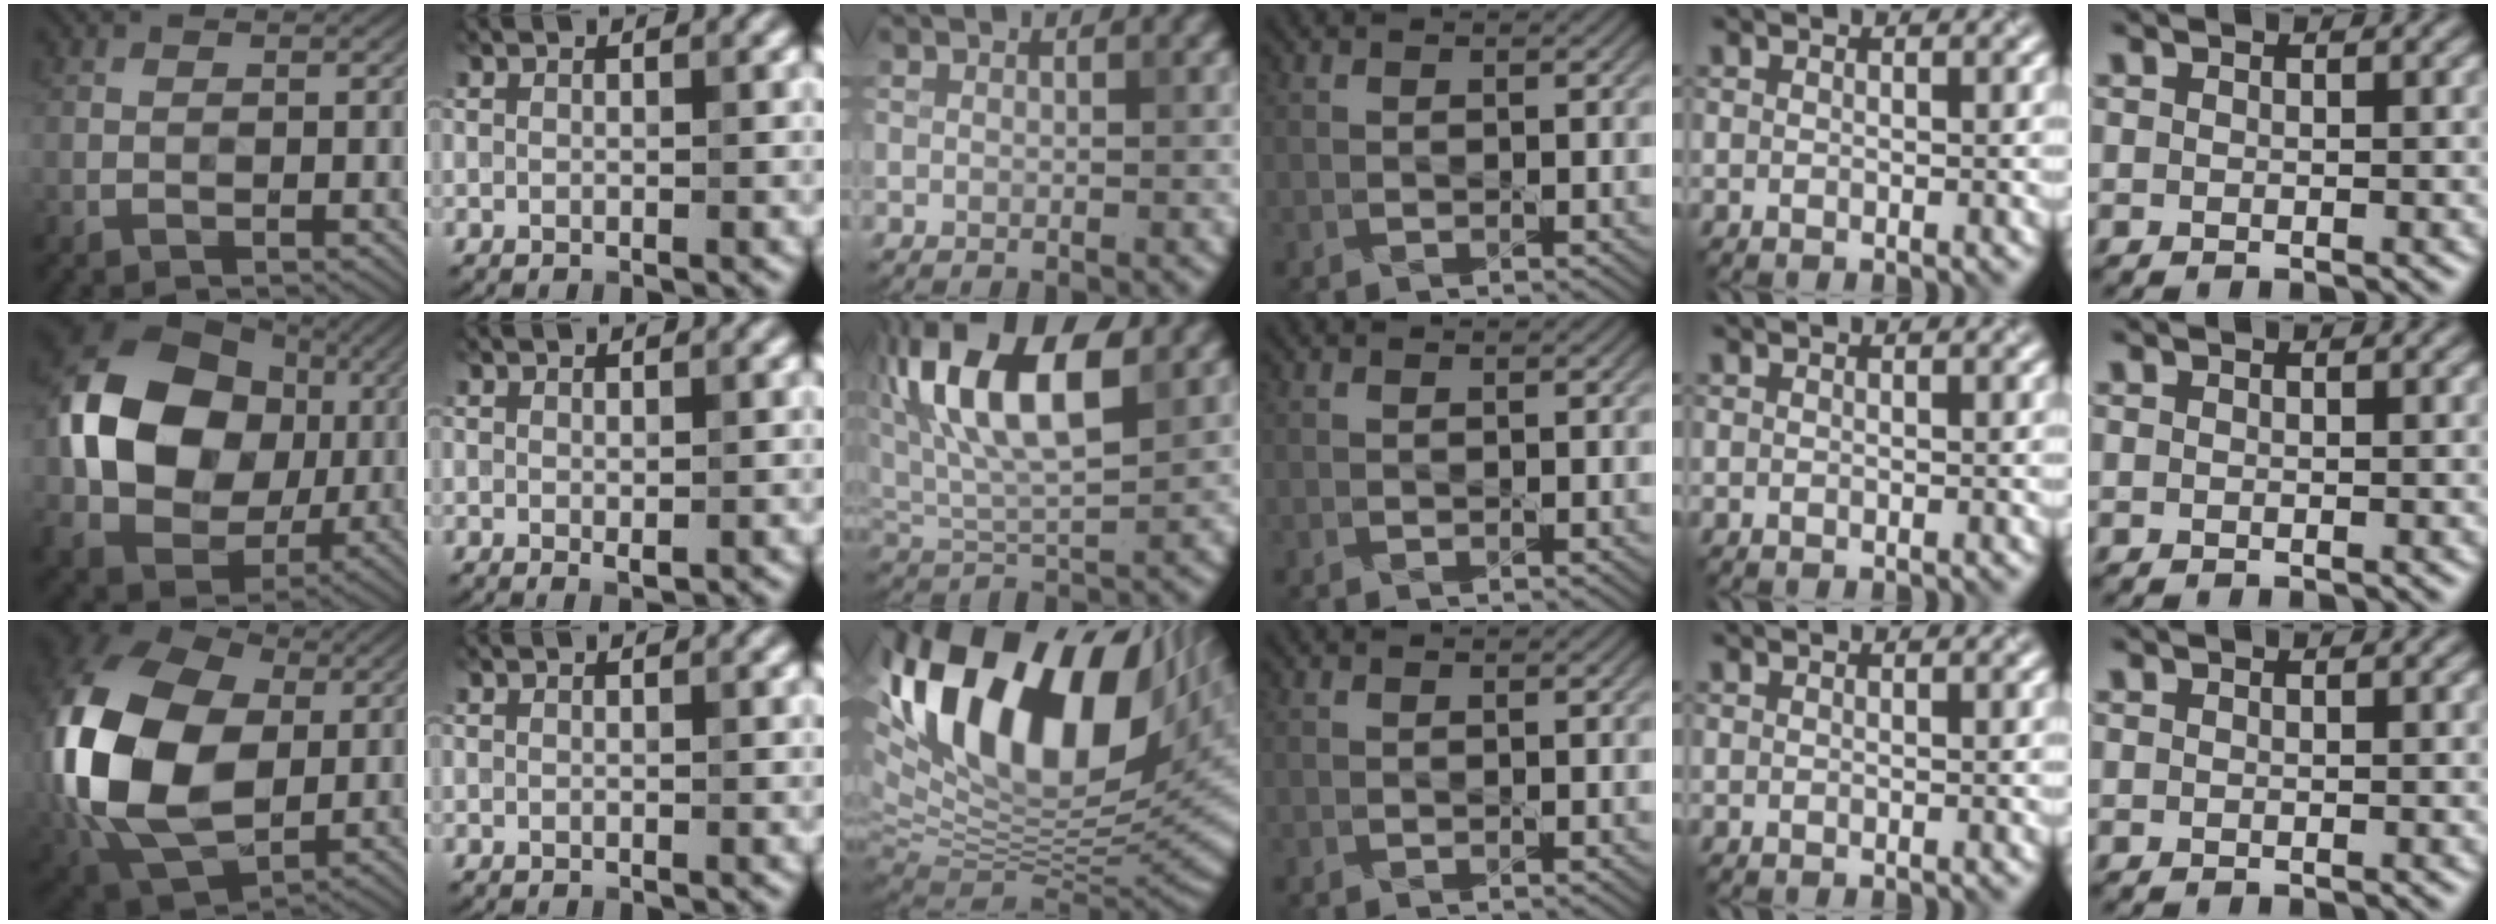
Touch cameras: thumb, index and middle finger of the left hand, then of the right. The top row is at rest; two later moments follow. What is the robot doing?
{"motion": "pour", "object": "watering can"}